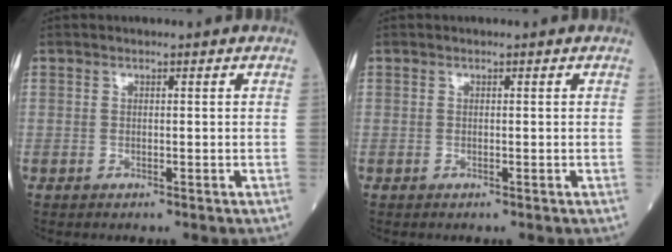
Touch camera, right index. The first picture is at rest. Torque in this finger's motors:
{"motor_torque": [0.00, 0.00, 0.00, -0.01]}